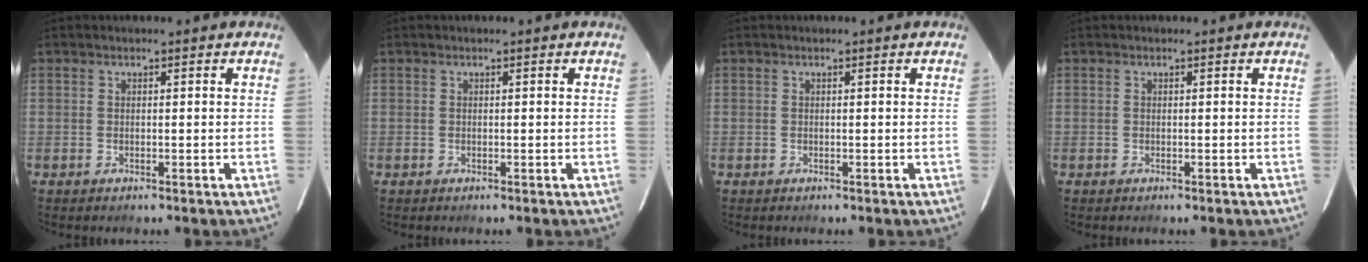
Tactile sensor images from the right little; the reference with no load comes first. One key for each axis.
{"total": 0.0}
{"total": 0.0}
{"total": 0.0}